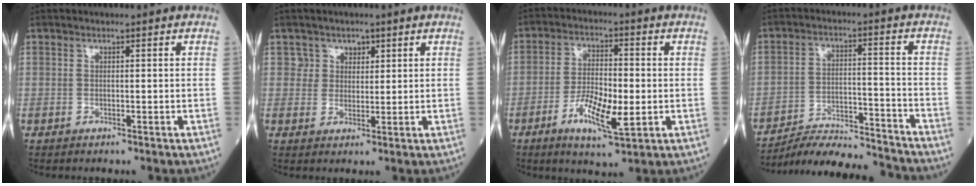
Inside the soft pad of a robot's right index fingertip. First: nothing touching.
{"total": 3.0, "force": [1.4, 2.6, -0.3], "torque": [0.023, 0.002, 0.016]}
{"total": 9.2, "force": [-2.7, 2.3, 8.5], "torque": [-0.156, -0.006, -0.047]}
{"total": 13.4, "force": [-13.2, 0.0, 2.5], "torque": [-0.040, 0.011, -0.214]}